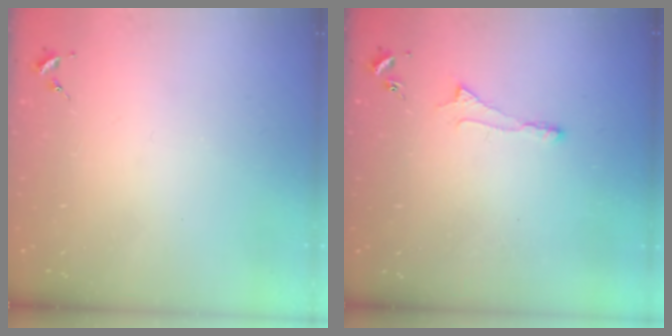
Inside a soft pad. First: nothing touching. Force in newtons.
{"total": 3.5, "press": 3.4, "slide": 0.5}